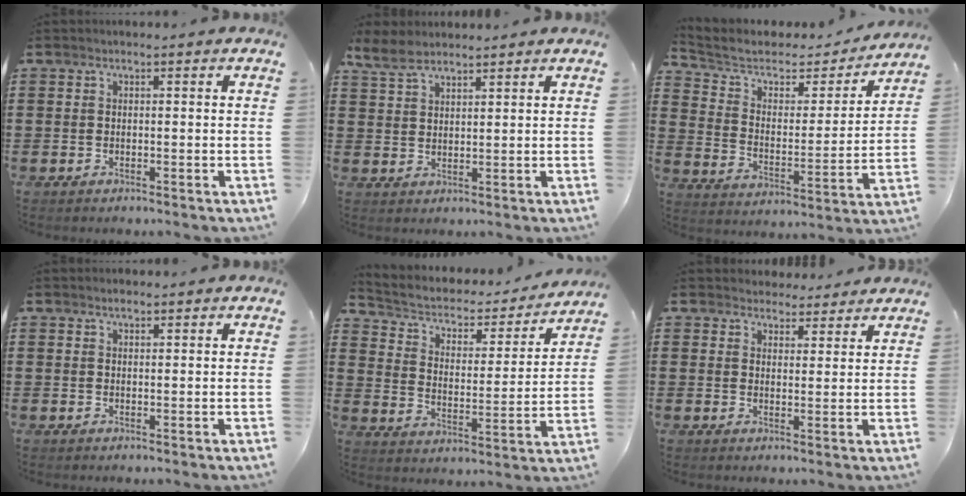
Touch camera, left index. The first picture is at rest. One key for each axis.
{"total": 4.6, "fx": 3.8, "fy": 1.8, "fz": 1.8, "tx": -0.047, "ty": -0.002, "tz": 0.073}
{"total": 5.1, "fx": 3.9, "fy": 2.6, "fz": 2.1, "tx": -0.067, "ty": -0.020, "tz": 0.060}
{"total": 1.1, "fx": 1.0, "fy": 0.3, "fz": 0.4, "tx": -0.009, "ty": 0.002, "tz": 0.019}
{"total": 3.6, "fx": 2.5, "fy": 2.1, "fz": 1.5, "tx": -0.047, "ty": -0.017, "tz": 0.033}
{"total": 3.6, "fx": 3.3, "fy": 1.3, "fz": 0.0, "tx": -0.012, "ty": -0.004, "tz": 0.063}